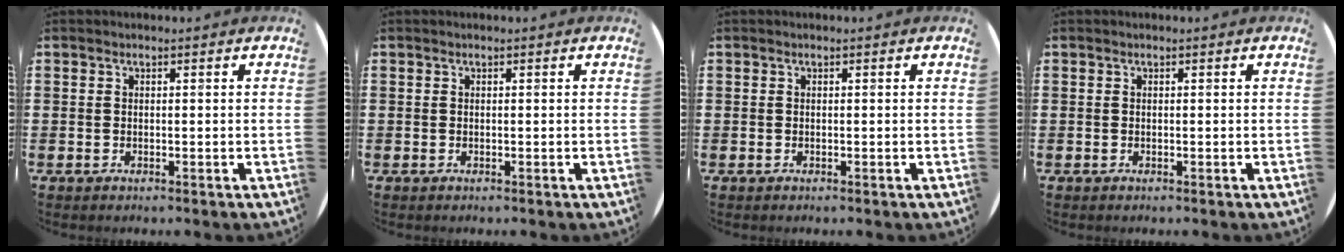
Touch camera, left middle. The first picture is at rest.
{"total": 0.0}
{"total": 0.0}
{"total": 0.0}